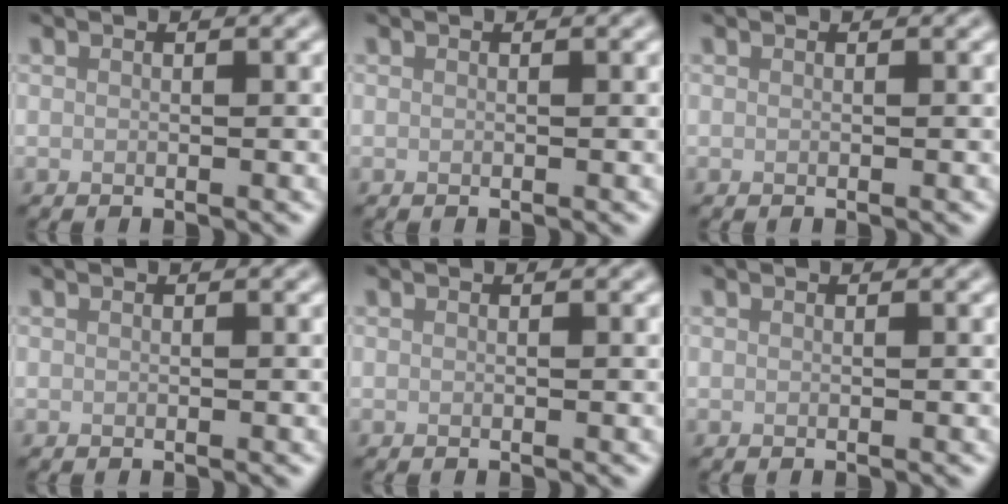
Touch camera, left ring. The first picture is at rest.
{"total": 0.0}
{"total": 0.0}
{"total": 0.0}
{"total": 0.0}
{"total": 0.0}